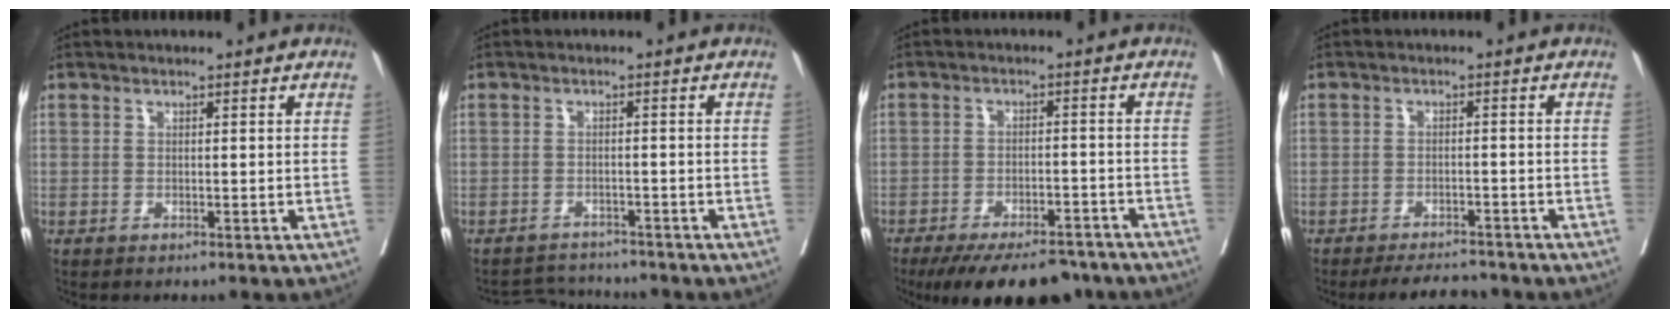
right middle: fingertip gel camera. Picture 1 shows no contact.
{"total": 3.9, "force": [-3.8, 0.2, -0.6], "torque": [0.008, -0.002, -0.062]}
{"total": 14.2, "force": [-11.5, 5.2, 6.4], "torque": [-0.099, -0.005, -0.160]}
{"total": 4.6, "force": [-4.4, 1.1, 0.9], "torque": [-0.007, -0.008, -0.068]}